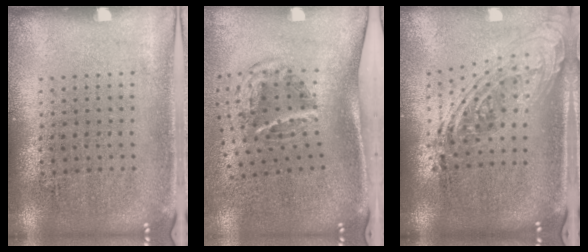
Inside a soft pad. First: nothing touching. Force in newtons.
{"total": 2.1, "press": 1.2, "slide": 1.7}
{"total": 2.1, "press": 1.5, "slide": 1.4}